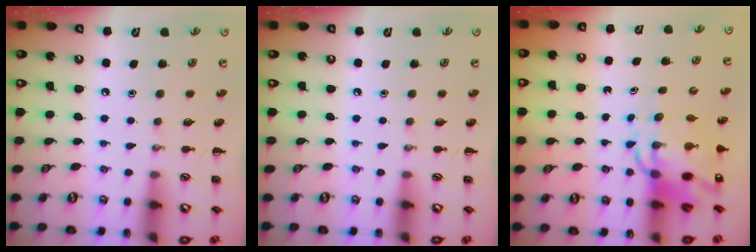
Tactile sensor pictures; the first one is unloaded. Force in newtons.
{"total": 0.0}
{"total": 10.7, "press": 10.3, "slide": 2.8}